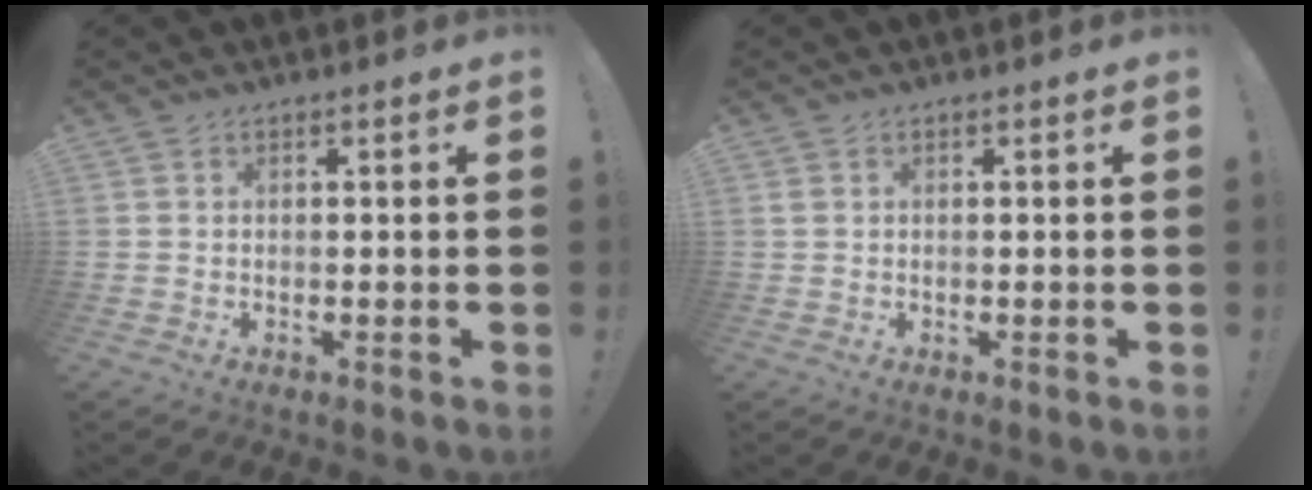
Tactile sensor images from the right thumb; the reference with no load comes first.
{"total": 0.9, "force": [0.5, 0.7, 0.4], "torque": [-0.007, 0.003, 0.008]}